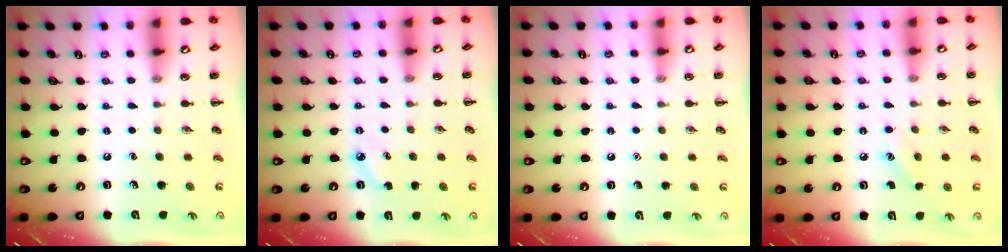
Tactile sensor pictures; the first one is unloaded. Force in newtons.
{"total": 2.8, "press": 2.7, "slide": 0.7}
{"total": 1.6, "press": 1.5, "slide": 0.1}
{"total": 6.6, "press": 6.4, "slide": 1.8}